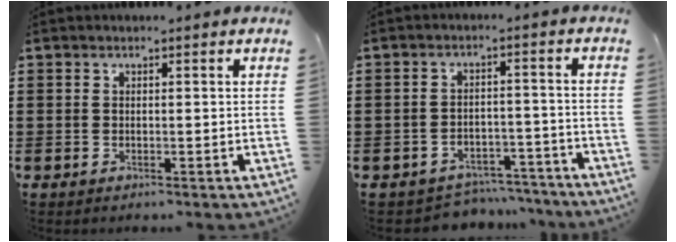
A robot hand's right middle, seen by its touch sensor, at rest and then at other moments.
{"total": 4.2, "force": [-4.1, 0.8, 0.1], "torque": [-0.007, 0.005, -0.088]}